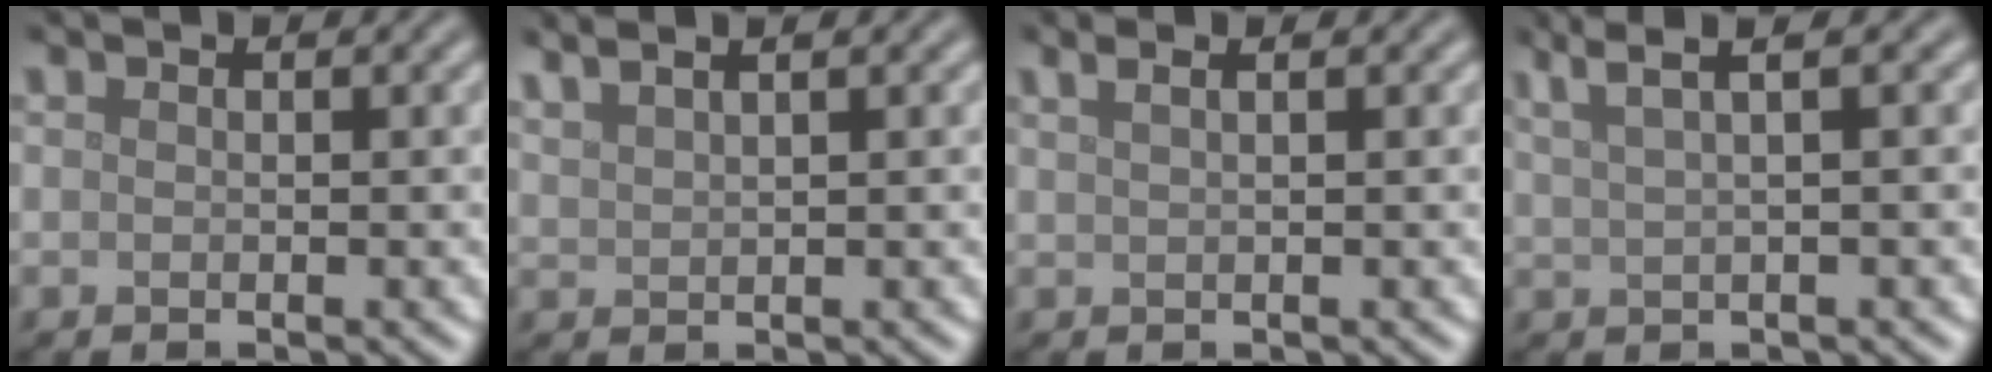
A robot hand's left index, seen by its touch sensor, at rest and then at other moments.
{"total": 4.2, "force": [3.1, 1.5, 2.5], "torque": [-0.020, 0.026, 0.024]}
{"total": 3.1, "force": [1.8, 1.5, 2.0], "torque": [-0.009, 0.014, -0.003]}
{"total": 4.2, "force": [2.8, 0.9, 2.9], "torque": [-0.049, 0.014, 0.035]}